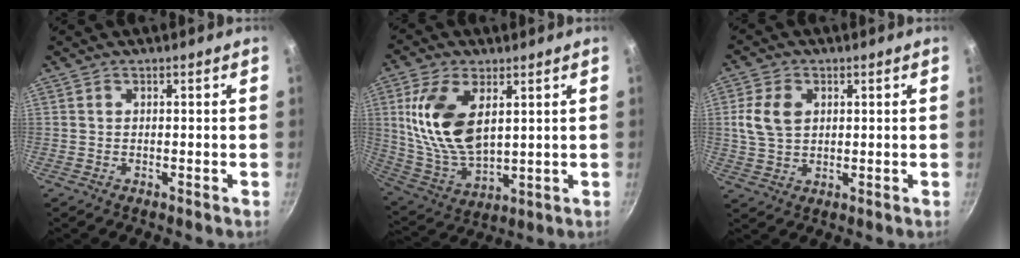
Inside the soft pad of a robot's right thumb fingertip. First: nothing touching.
{"total": 16.1, "force": [4.3, 8.6, 13.0], "torque": [-0.253, -0.017, 0.094]}
{"total": 7.3, "force": [1.5, 5.1, 5.0], "torque": [-0.095, 0.000, 0.032]}